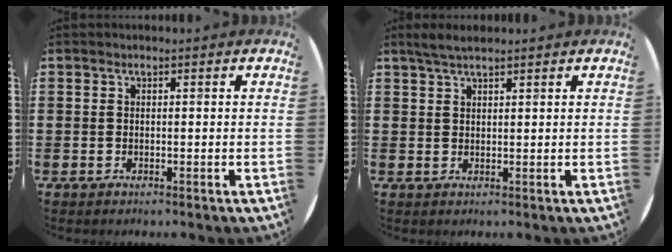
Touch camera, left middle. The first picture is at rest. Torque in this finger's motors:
{"motor_torque": [0.17, -0.09, 0.04, 0.00]}